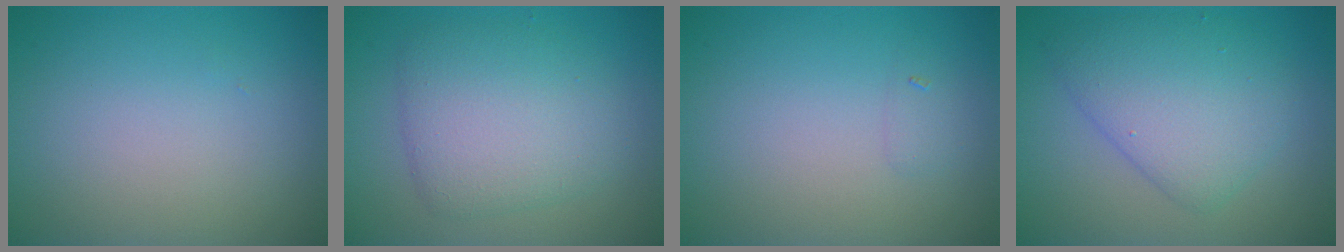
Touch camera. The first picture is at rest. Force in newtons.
{"total": 5.4, "press": 5.4, "slide": 0.0}
{"total": 0.6, "press": 0.6, "slide": 0.0}
{"total": 5.3, "press": 5.3, "slide": 0.3}